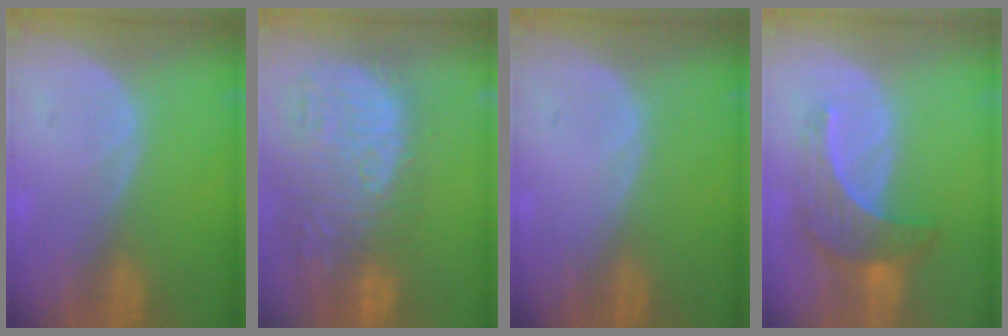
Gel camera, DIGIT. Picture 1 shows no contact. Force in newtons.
{"total": 15.3, "press": 13.0, "slide": 8.1}
{"total": 0.0}
{"total": 7.3, "press": 6.7, "slide": 2.9}